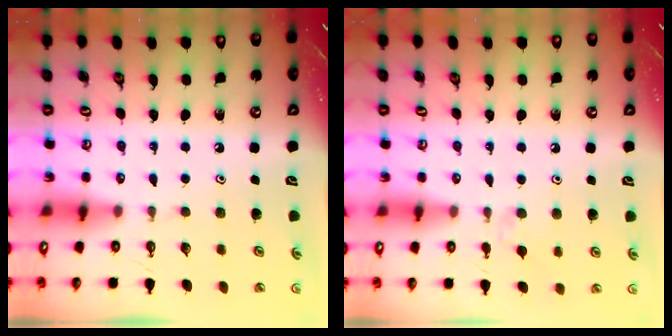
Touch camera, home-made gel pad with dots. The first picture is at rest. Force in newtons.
{"total": 3.8, "press": 3.7, "slide": 0.8}